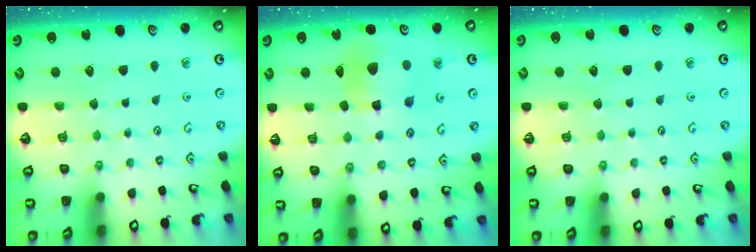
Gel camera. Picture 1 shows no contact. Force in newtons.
{"total": 10.3, "press": 10.3, "slide": 1.3}
{"total": 0.0}